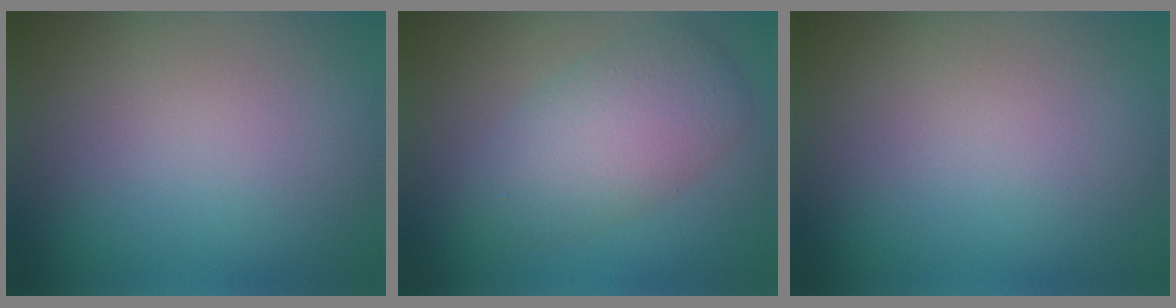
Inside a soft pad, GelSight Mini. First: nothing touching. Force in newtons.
{"total": 5.6, "press": 5.6, "slide": 0.2}
{"total": 0.0}